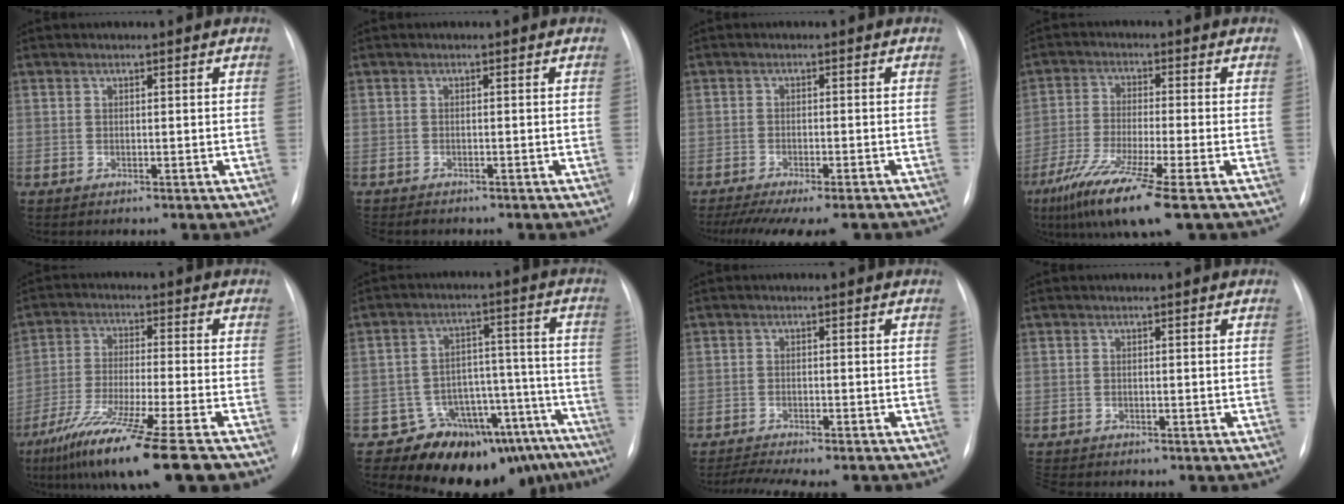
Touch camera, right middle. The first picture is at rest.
{"total": 3.2, "force": [-2.8, 1.2, 1.1], "torque": [-0.015, -0.006, -0.038]}
{"total": 13.0, "force": [-11.1, 2.2, 6.4], "torque": [-0.104, -0.020, -0.151]}
{"total": 10.7, "force": [-6.1, -0.3, 8.7], "torque": [-0.174, -0.037, -0.115]}
{"total": 16.0, "force": [-11.2, -0.6, 11.3], "torque": [-0.204, -0.057, -0.193]}
{"total": 15.8, "force": [-13.2, 7.9, 3.5], "torque": [-0.003, 0.078, -0.173]}
{"total": 9.7, "force": [-8.7, 1.2, 4.2], "torque": [-0.057, -0.001, -0.120]}
{"total": 4.0, "force": [-3.5, 1.5, 1.3], "torque": [-0.021, -0.006, -0.053]}